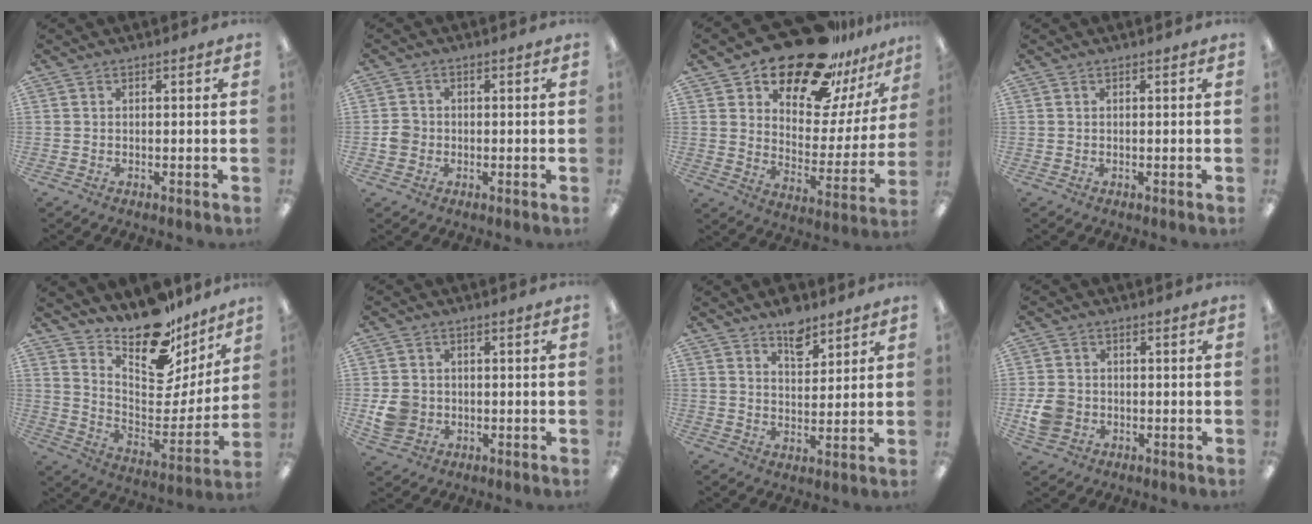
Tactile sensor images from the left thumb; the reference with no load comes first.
{"total": 3.2, "force": [-0.5, 3.0, 0.9], "torque": [-0.017, 0.006, -0.009]}
{"total": 21.9, "force": [17.7, 9.3, 9.0], "torque": [-0.143, -0.127, 0.307]}
{"total": 0.0}
{"total": 17.4, "force": [15.1, 6.0, 6.1], "torque": [-0.098, -0.129, 0.260]}
{"total": 5.9, "force": [-0.8, 5.4, 2.2], "torque": [-0.041, 0.006, -0.013]}
{"total": 7.1, "force": [5.5, 3.5, 2.9], "torque": [-0.025, -0.035, 0.094]}
{"total": 5.8, "force": [-1.2, 5.0, 2.7], "torque": [-0.051, 0.008, -0.020]}